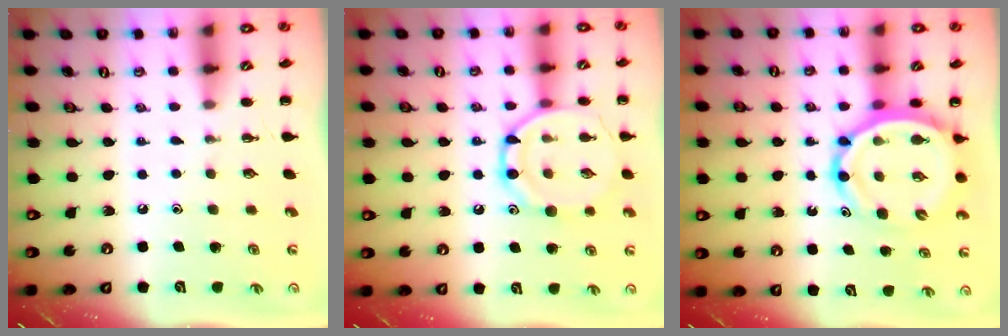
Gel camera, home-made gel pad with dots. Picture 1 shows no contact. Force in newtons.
{"total": 13.9, "press": 13.9, "slide": 0.7}
{"total": 11.2, "press": 10.7, "slide": 3.5}